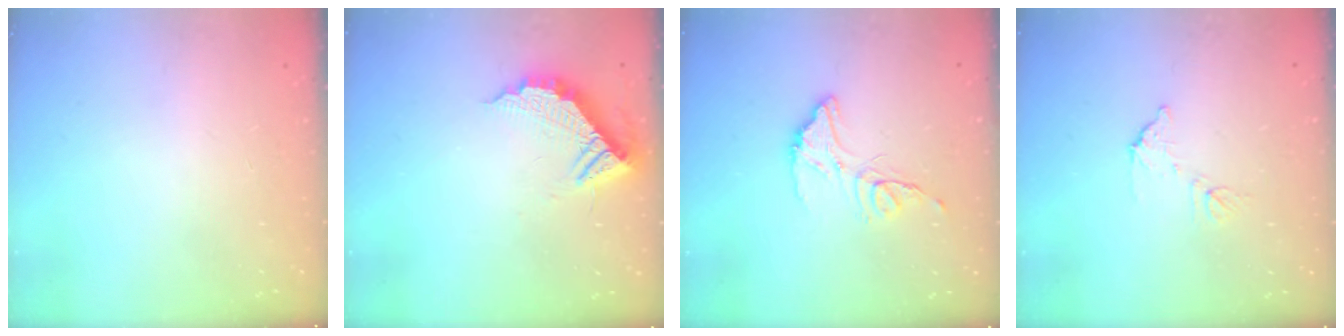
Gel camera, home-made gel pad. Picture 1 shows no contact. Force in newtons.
{"total": 12.0, "press": 12.0, "slide": 0.8}
{"total": 12.8, "press": 12.7, "slide": 0.8}
{"total": 7.2, "press": 7.2, "slide": 0.3}